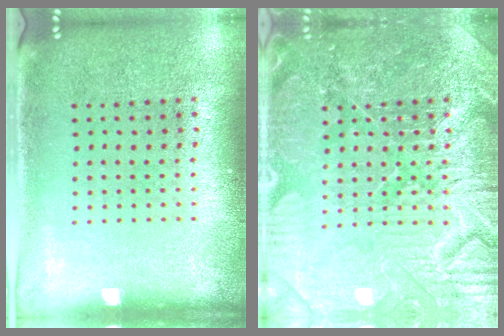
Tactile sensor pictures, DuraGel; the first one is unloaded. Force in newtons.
{"total": 4.6, "press": 4.6, "slide": 0.5}